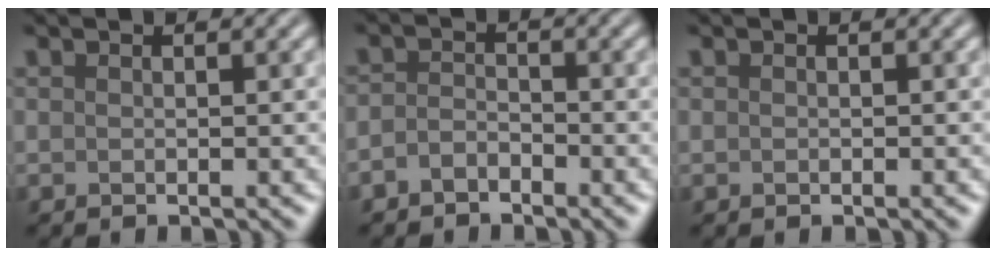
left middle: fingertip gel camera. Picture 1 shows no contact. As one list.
[{"total": 1.8, "force": [-1.3, 1.0, 0.7], "torque": [-0.013, 0.003, -0.030]}, {"total": 0.0}]